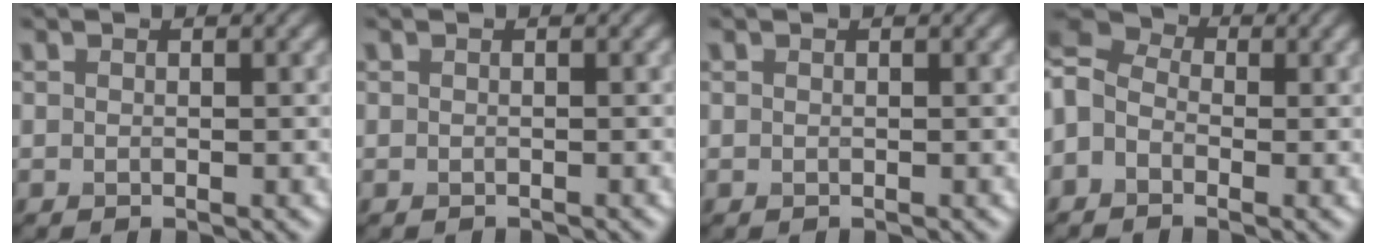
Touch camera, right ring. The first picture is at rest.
{"total": 0.6, "force": [-0.5, 0.0, -0.1], "torque": [0.002, -0.009, -0.010]}
{"total": 0.0}
{"total": 5.5, "force": [-0.8, 4.1, 3.5], "torque": [-0.088, 0.015, -0.026]}